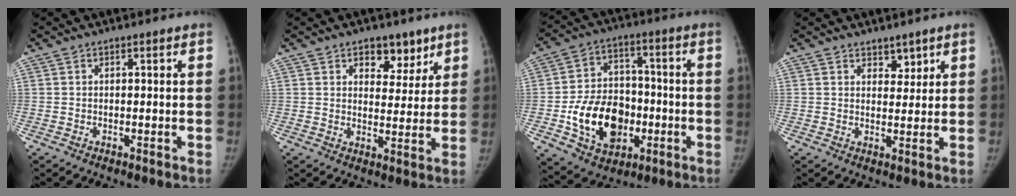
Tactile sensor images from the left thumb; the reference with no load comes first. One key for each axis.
{"total": 7.0, "fx": 4.4, "fy": 4.5, "fz": 3.1, "tx": -0.001, "ty": -0.025, "tz": 0.065}
{"total": 17.0, "fx": -4.3, "fy": 12.6, "fz": 10.5, "tx": -0.132, "ty": 0.024, "tz": -0.061}
{"total": 3.1, "fx": 2.3, "fy": 1.9, "fz": 0.9, "tx": 0.014, "ty": -0.015, "tz": 0.036}